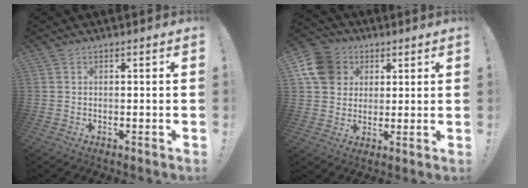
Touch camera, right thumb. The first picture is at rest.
{"total": 12.7, "force": [4.2, 11.0, 4.8], "torque": [-0.067, -0.013, 0.084]}